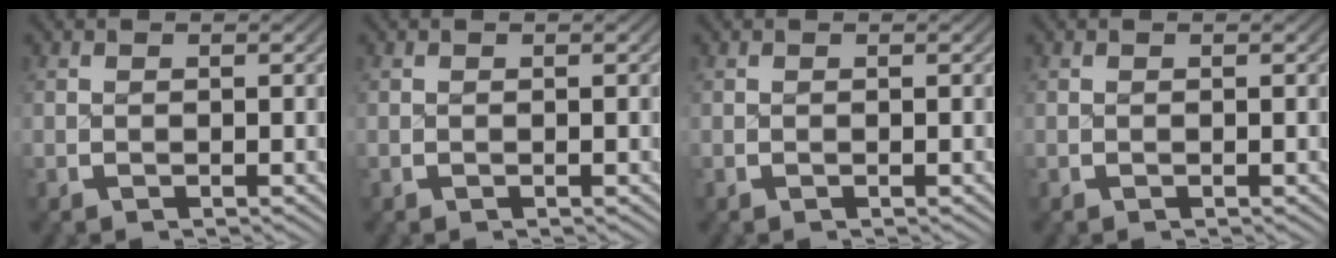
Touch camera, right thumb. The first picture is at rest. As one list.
[{"total": 0.0}, {"total": 0.0}, {"total": 0.0}]